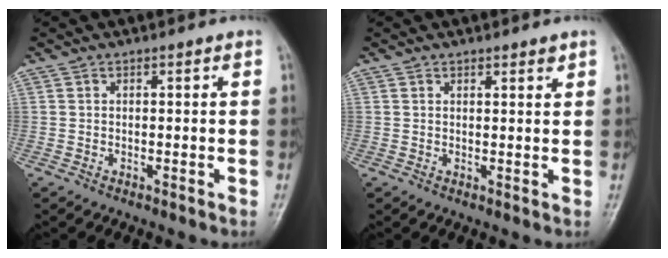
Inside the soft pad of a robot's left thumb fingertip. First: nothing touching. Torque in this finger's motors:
{"motor_torque": [-0.23, -0.03, -0.10, -0.10, -0.03]}